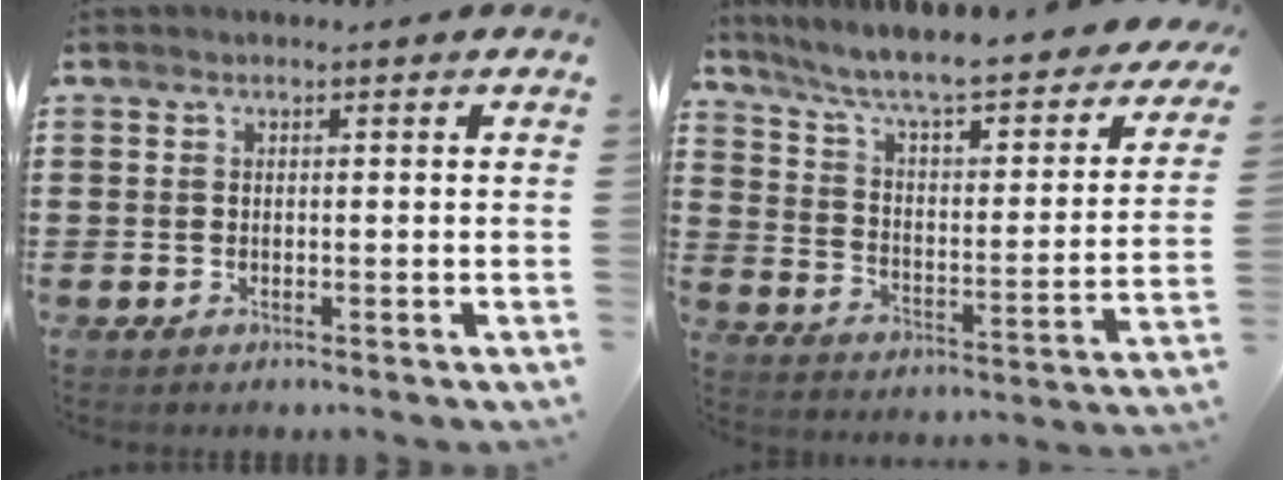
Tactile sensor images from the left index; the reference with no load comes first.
{"total": 7.0, "force": [5.6, 0.5, 4.2], "torque": [-0.104, -0.050, 0.087]}